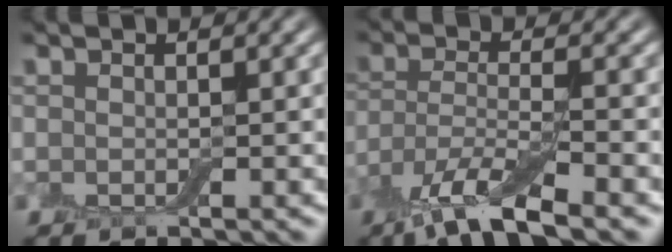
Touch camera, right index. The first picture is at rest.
{"total": 6.9, "force": [-4.6, 1.6, 4.9], "torque": [-0.097, -0.008, -0.095]}